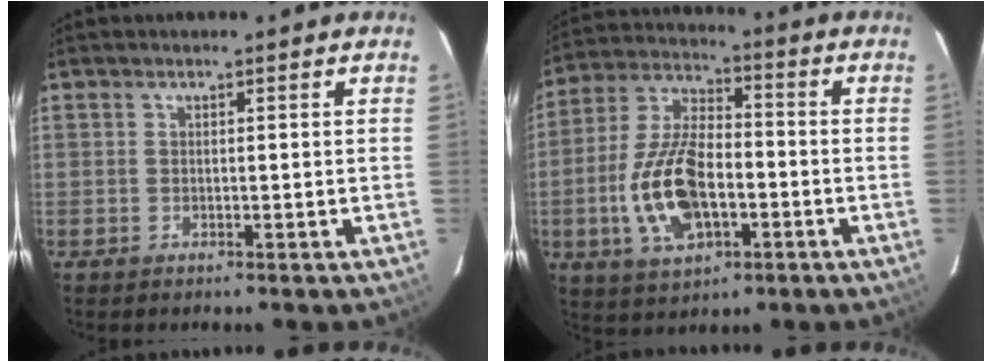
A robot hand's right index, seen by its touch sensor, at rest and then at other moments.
{"total": 15.7, "force": [-4.2, 7.9, 12.9], "torque": [-0.271, 0.005, -0.073]}